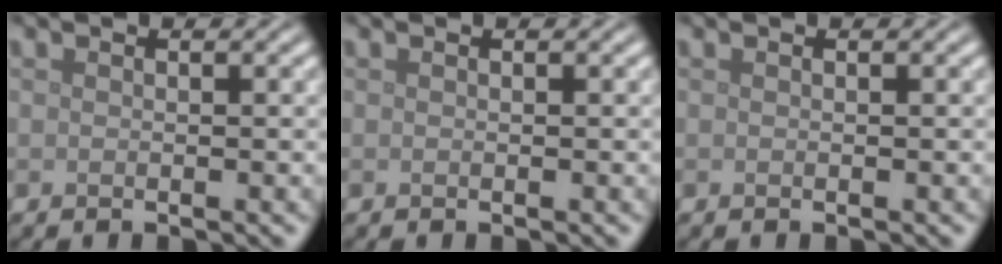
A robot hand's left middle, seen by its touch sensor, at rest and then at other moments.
{"total": 0.0}
{"total": 0.0}